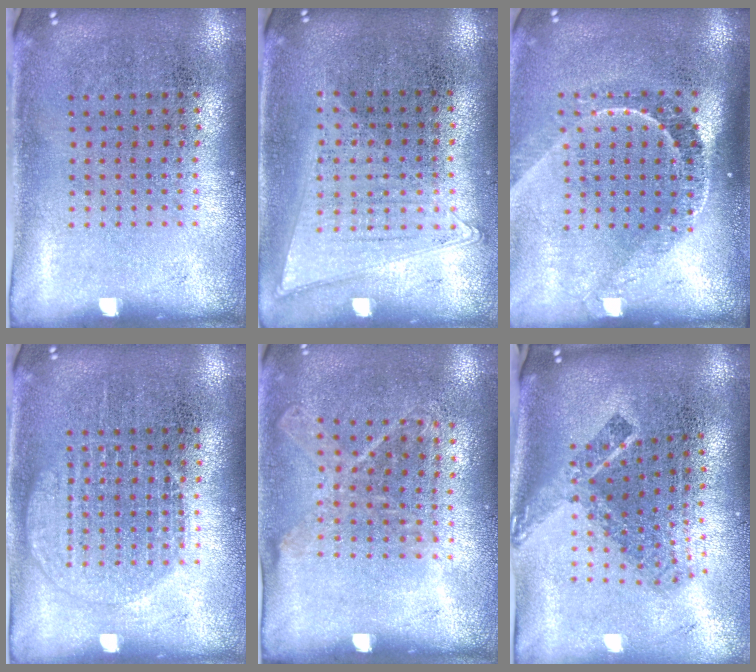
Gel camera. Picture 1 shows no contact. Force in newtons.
{"total": 1.0, "press": 1.0, "slide": 0.3}
{"total": 2.2, "press": 1.5, "slide": 1.6}
{"total": 1.9, "press": 1.9, "slide": 0.3}
{"total": 1.2, "press": 1.0, "slide": 0.6}
{"total": 2.4, "press": 1.6, "slide": 1.8}